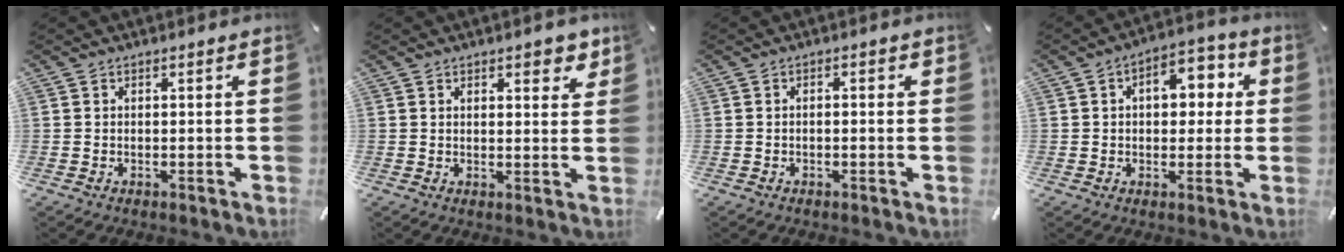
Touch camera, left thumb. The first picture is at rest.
{"total": 4.1, "force": [2.7, 2.1, 2.2], "torque": [-0.018, -0.012, 0.043]}
{"total": 1.3, "force": [-0.6, 0.4, 1.1], "torque": [-0.020, 0.001, -0.011]}
{"total": 8.7, "force": [1.4, 6.0, 6.2], "torque": [-0.078, 0.002, 0.016]}